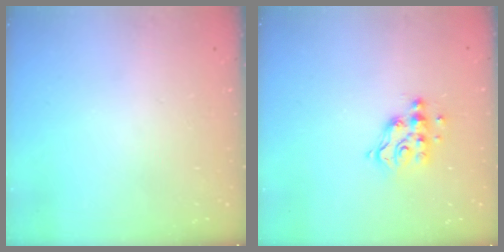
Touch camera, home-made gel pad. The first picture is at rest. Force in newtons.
{"total": 9.6, "press": 9.6, "slide": 0.7}